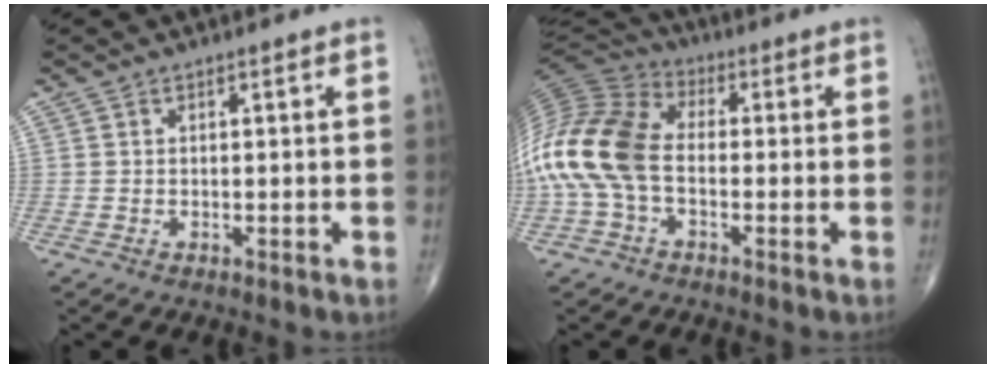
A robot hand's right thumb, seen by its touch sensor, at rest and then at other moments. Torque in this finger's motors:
{"motor_torque": [1.12, 2.03, 1.97, -0.06, 0.61]}